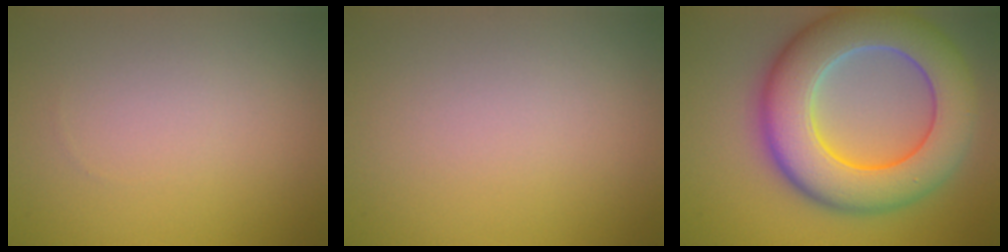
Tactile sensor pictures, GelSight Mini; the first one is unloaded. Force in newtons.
{"total": 0.0}
{"total": 11.8, "press": 11.8, "slide": 0.8}